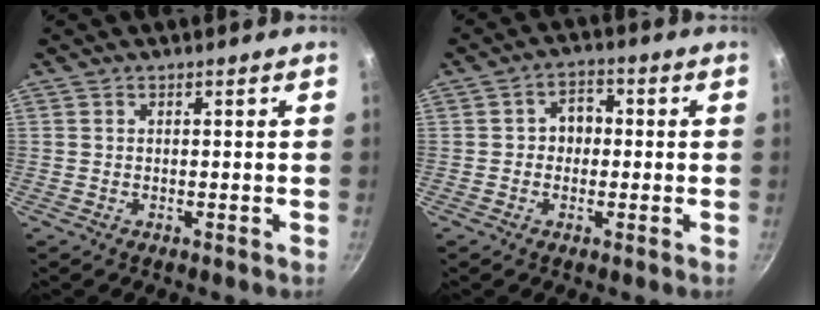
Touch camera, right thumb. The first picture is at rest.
{"total": 4.8, "force": [-0.1, 4.0, 2.6], "torque": [-0.007, 0.009, -0.007]}